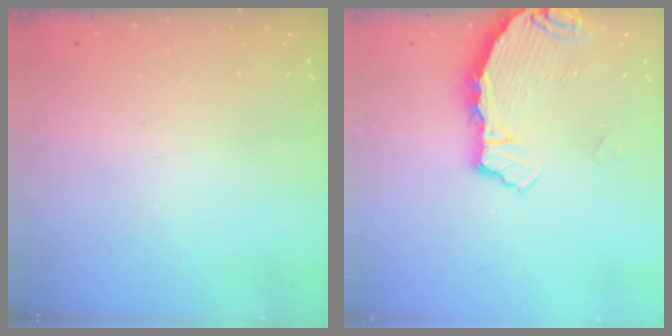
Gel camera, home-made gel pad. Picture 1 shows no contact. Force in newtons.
{"total": 3.7, "press": 3.7, "slide": 0.4}